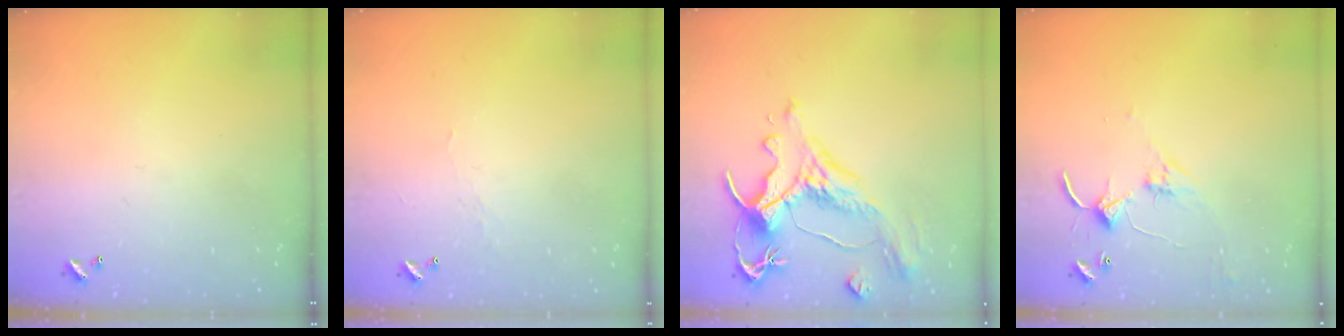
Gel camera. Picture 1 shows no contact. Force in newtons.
{"total": 1.7, "press": 1.7, "slide": 0.4}
{"total": 1.8, "press": 0.9, "slide": 1.5}
{"total": 2.8, "press": 2.8, "slide": 0.4}